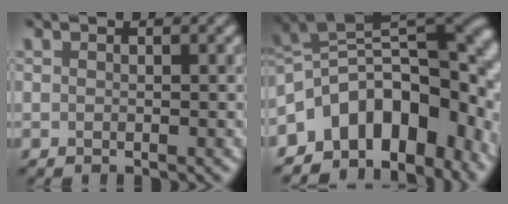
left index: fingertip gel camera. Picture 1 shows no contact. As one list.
[{"total": 11.5, "force": [-6.4, 6.6, 7.0], "torque": [-0.131, -0.003, -0.074]}]